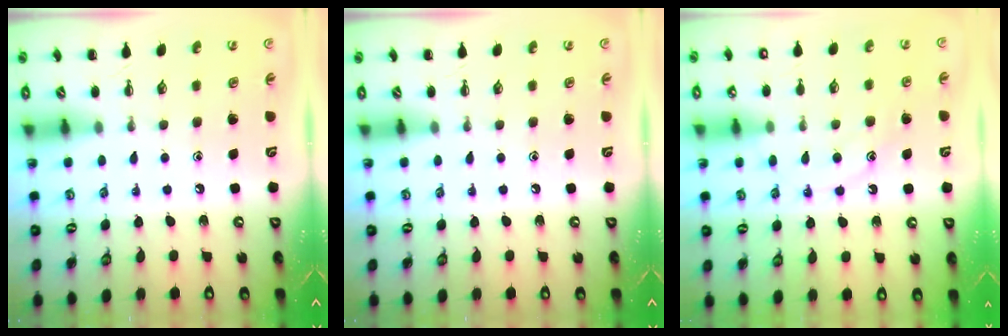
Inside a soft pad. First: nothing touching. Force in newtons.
{"total": 0.0}
{"total": 13.0, "press": 13.0, "slide": 0.9}